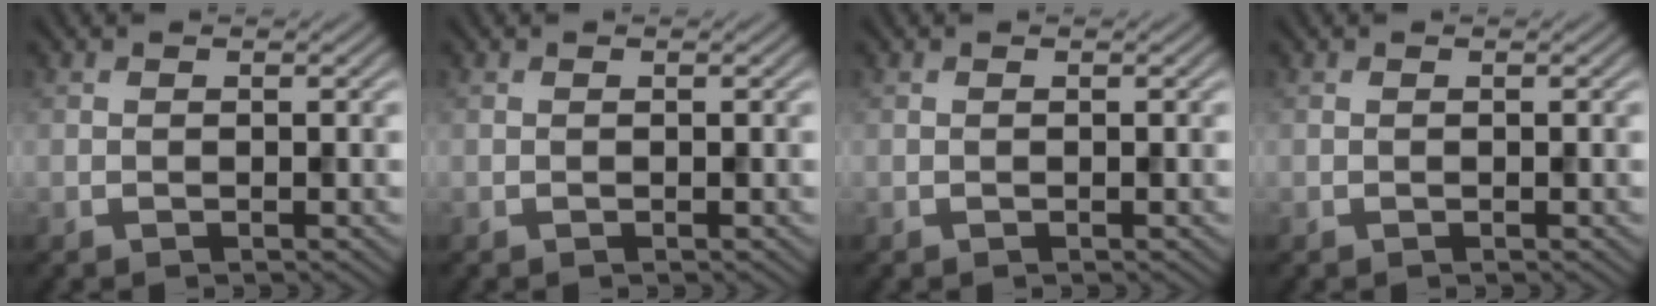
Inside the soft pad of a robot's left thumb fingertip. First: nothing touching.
{"total": 0.0}
{"total": 0.0}
{"total": 0.0}